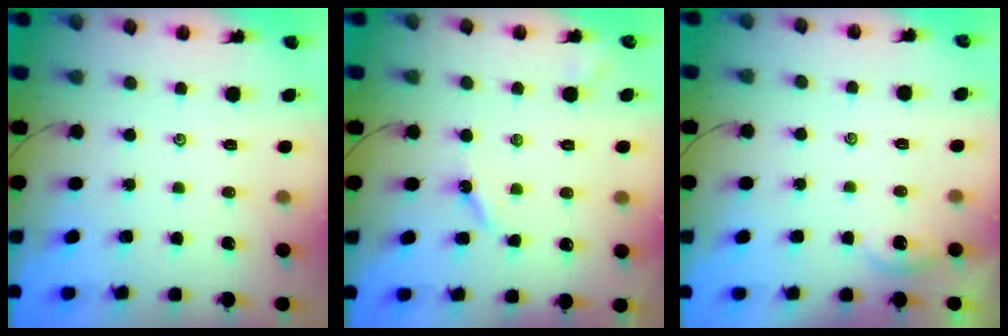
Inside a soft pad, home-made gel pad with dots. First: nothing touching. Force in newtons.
{"total": 4.2, "press": 4.1, "slide": 0.8}
{"total": 0.6, "press": 0.6, "slide": 0.2}